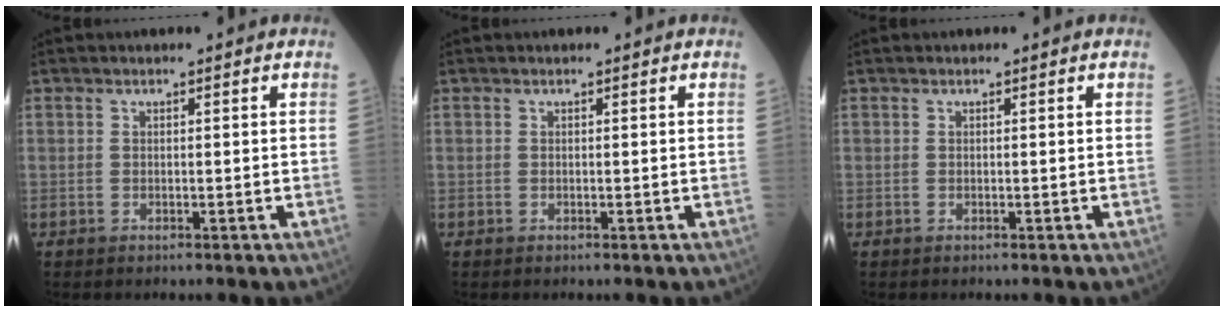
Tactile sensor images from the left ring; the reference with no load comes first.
{"total": 0.0}
{"total": 0.0}